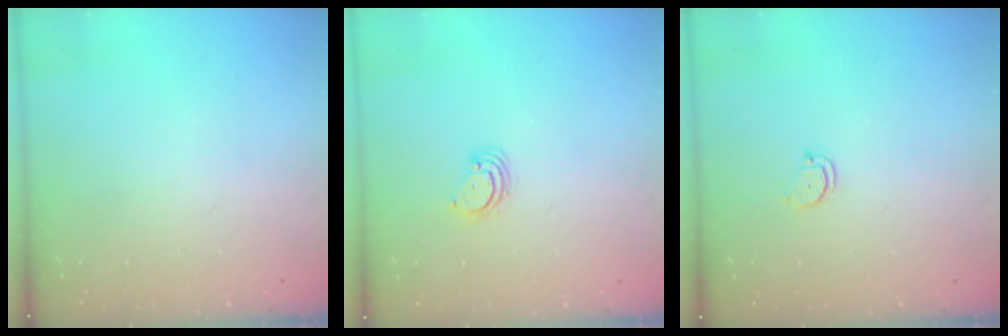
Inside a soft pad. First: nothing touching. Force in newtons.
{"total": 3.4, "press": 3.4, "slide": 0.1}
{"total": 2.2, "press": 2.2, "slide": 0.2}